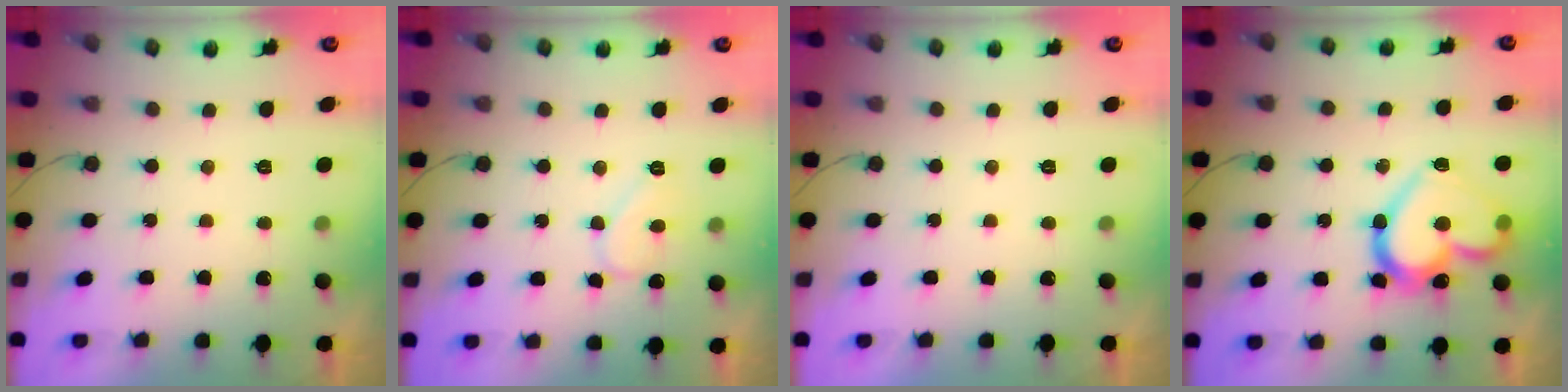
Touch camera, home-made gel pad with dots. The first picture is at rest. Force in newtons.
{"total": 8.1, "press": 8.1, "slide": 0.2}
{"total": 1.8, "press": 1.8, "slide": 0.0}
{"total": 21.0, "press": 20.9, "slide": 1.9}